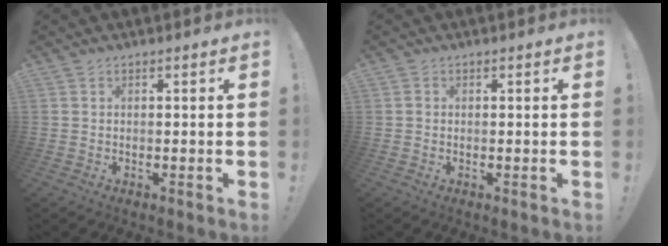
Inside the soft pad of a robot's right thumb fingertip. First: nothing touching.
{"total": 0.6, "force": [0.0, 0.6, 0.2], "torque": [-0.007, 0.004, 0.000]}